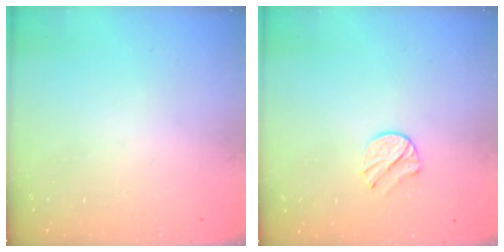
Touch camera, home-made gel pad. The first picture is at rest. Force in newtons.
{"total": 5.9, "press": 5.9, "slide": 0.8}